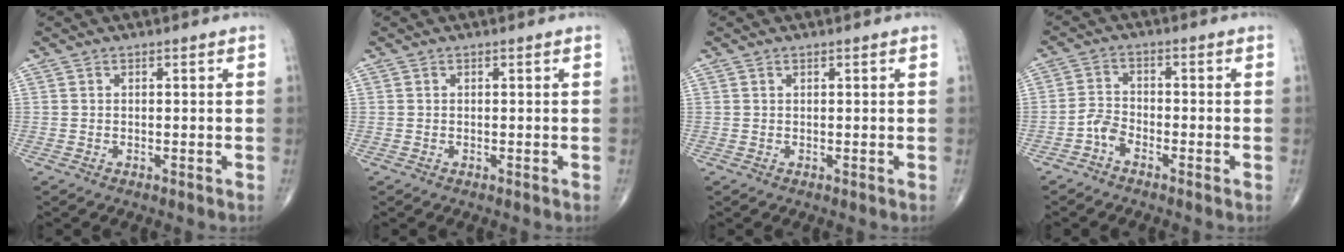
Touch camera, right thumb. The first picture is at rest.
{"total": 0.0}
{"total": 0.0}
{"total": 3.0, "force": [-2.2, 1.4, 1.6], "torque": [-0.021, 0.012, -0.050]}